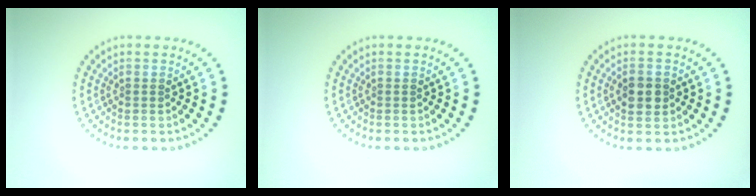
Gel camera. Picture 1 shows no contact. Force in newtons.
{"total": 0.0}
{"total": 2.8, "press": 2.8, "slide": 0.1}